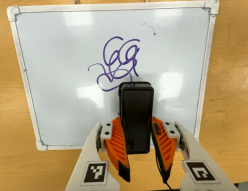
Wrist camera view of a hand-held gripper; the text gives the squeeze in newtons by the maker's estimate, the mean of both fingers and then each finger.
{"total": 8.8, "left": 7.2, "right": 10.4}